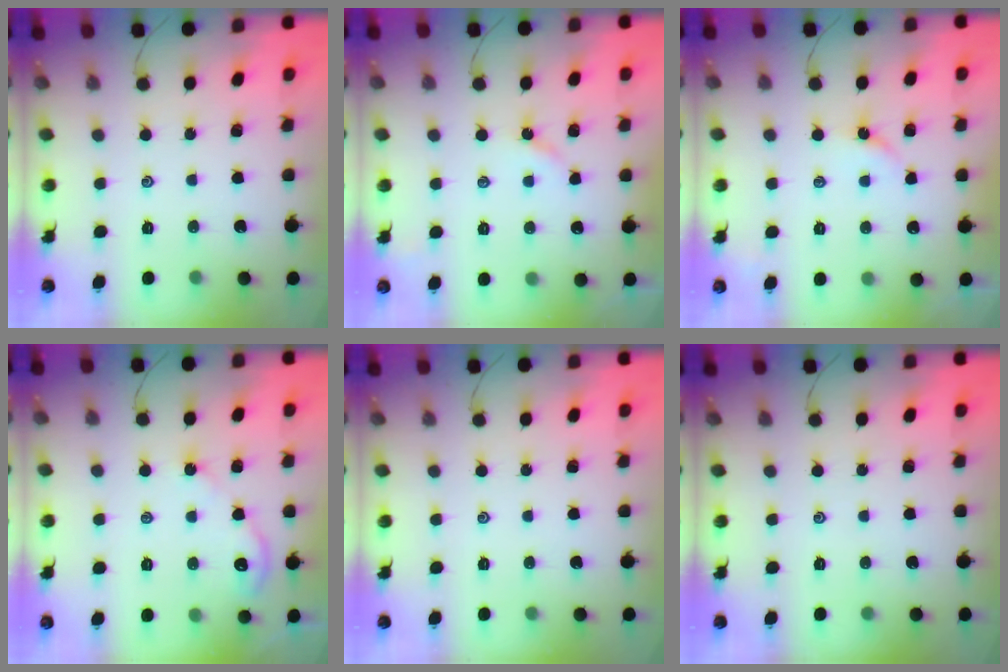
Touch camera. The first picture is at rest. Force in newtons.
{"total": 2.5, "press": 2.5, "slide": 0.3}
{"total": 3.2, "press": 3.2, "slide": 0.2}
{"total": 4.4, "press": 4.3, "slide": 0.7}
{"total": 0.0}
{"total": 0.0}